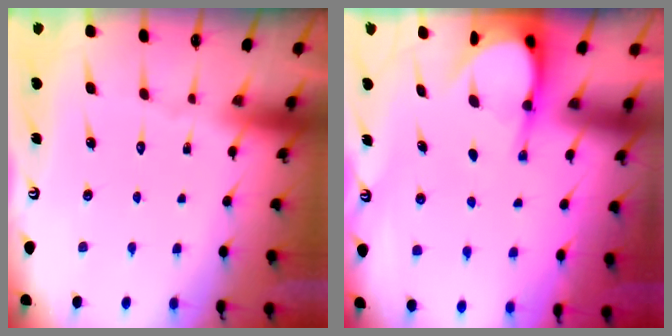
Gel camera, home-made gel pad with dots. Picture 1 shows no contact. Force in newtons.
{"total": 4.8, "press": 4.8, "slide": 0.3}